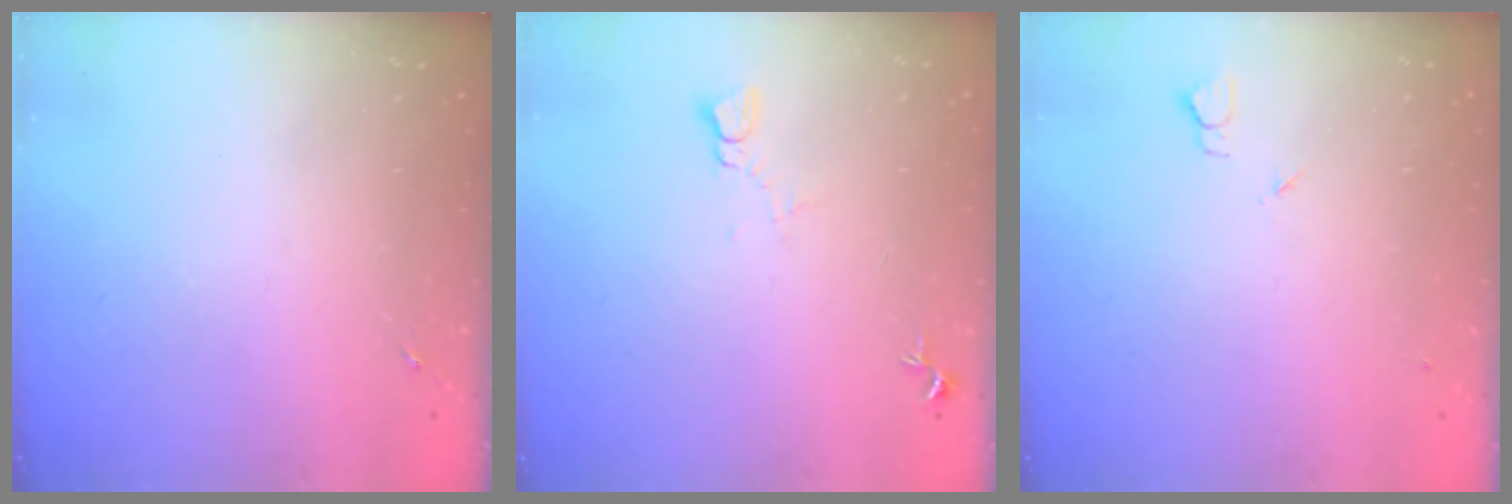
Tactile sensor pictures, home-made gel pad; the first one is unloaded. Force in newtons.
{"total": 4.3, "press": 4.3, "slide": 0.4}
{"total": 2.7, "press": 2.6, "slide": 0.3}